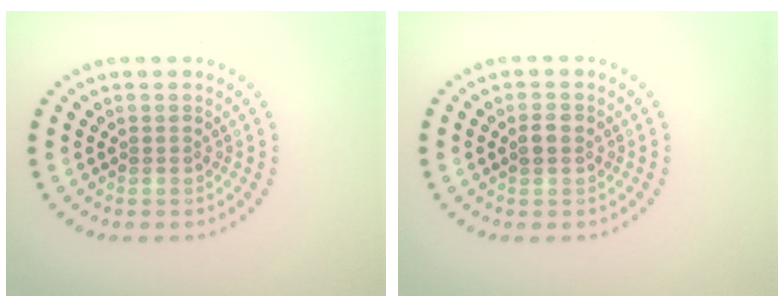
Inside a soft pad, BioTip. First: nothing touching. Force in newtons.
{"total": 1.4, "press": 1.4, "slide": 0.2}